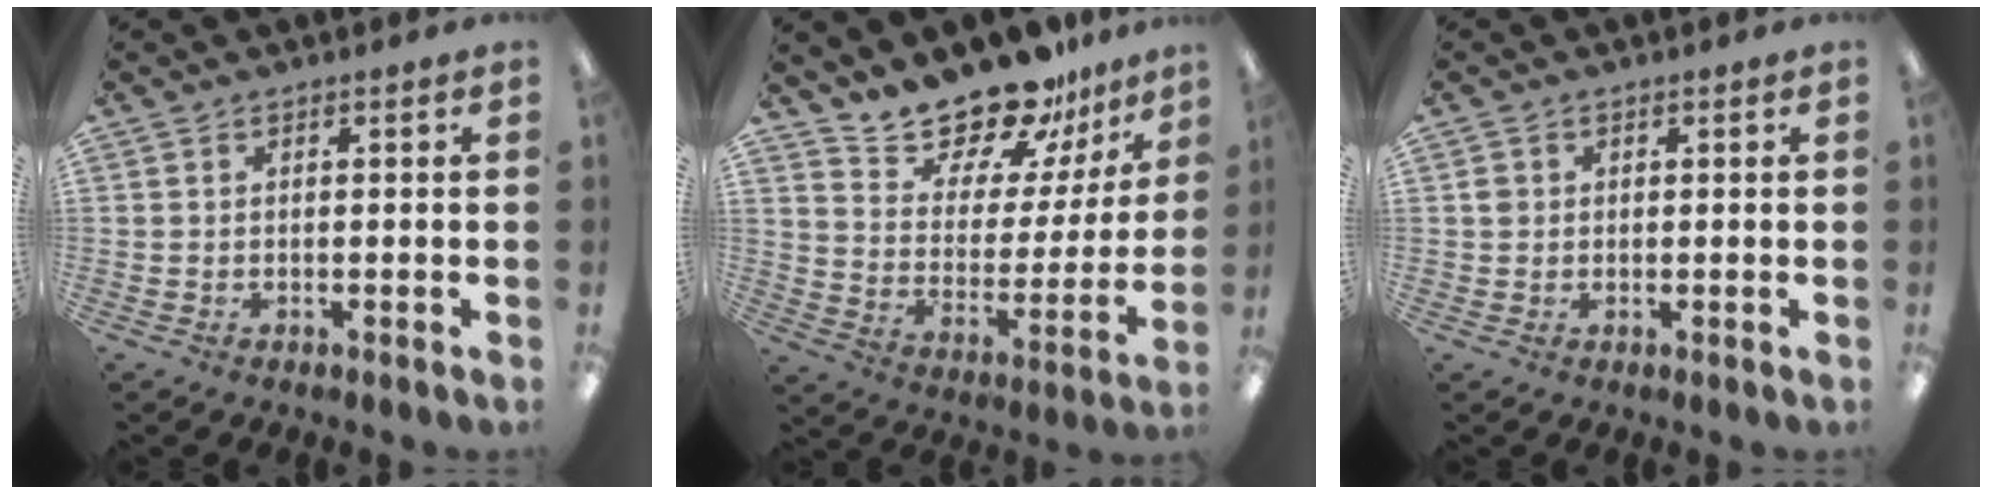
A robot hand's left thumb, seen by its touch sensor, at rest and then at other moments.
{"total": 17.5, "force": [16.2, 5.6, 3.6], "torque": [-0.071, -0.146, 0.293]}
{"total": 1.5, "force": [0.1, 1.5, 0.5], "torque": [-0.010, 0.004, 0.000]}